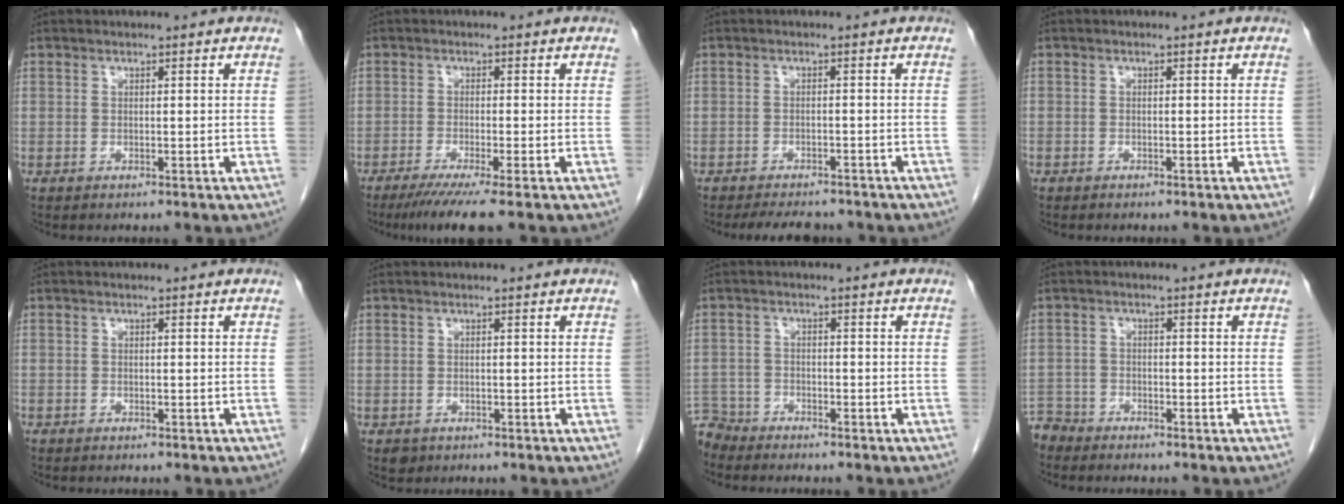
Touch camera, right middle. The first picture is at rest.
{"total": 6.0, "force": [-4.3, -0.6, 4.2], "torque": [-0.064, -0.017, -0.073]}
{"total": 6.0, "force": [-5.3, 1.9, 1.9], "torque": [-0.027, -0.006, -0.073]}
{"total": 0.6, "force": [-0.5, 0.4, 0.1], "torque": [-0.003, 0.002, -0.008]}
{"total": 0.8, "force": [-0.7, 0.5, 0.1], "torque": [-0.004, 0.002, -0.010]}
{"total": 1.4, "force": [-0.8, 1.1, 0.3], "torque": [-0.010, 0.001, -0.007]}
{"total": 4.5, "force": [-4.3, 1.2, -0.8], "torque": [0.021, -0.007, -0.084]}
{"total": 3.9, "force": [-3.7, 1.2, -0.5], "torque": [0.014, -0.005, -0.072]}